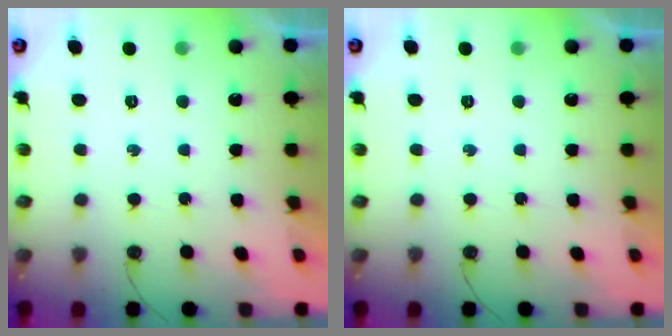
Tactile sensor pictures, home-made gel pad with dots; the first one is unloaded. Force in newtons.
{"total": 0.0}